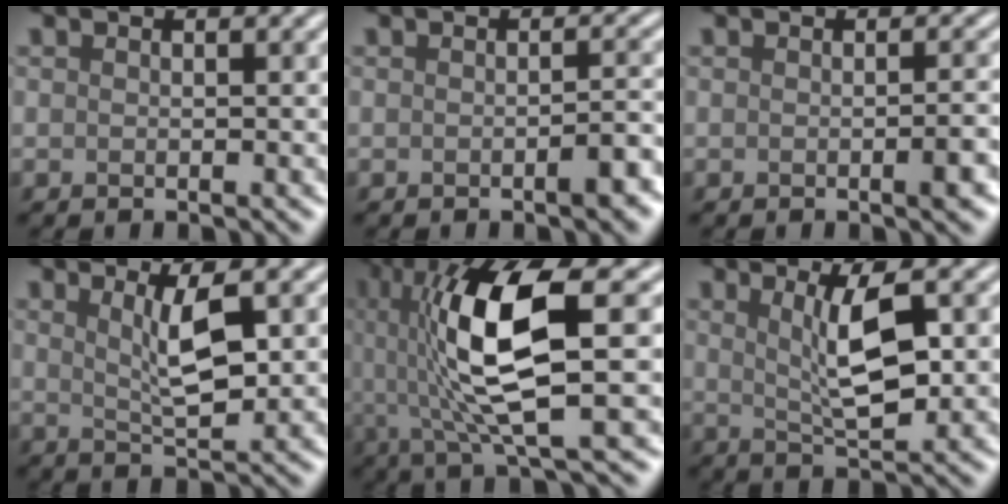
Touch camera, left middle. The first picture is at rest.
{"total": 2.0, "force": [-0.9, 0.4, 1.7], "torque": [-0.023, 0.003, -0.012]}
{"total": 1.7, "force": [-0.4, 0.3, 1.6], "torque": [-0.020, 0.001, -0.007]}
{"total": 3.9, "force": [1.3, 0.8, 3.6], "torque": [-0.066, -0.004, 0.026]}
{"total": 10.4, "force": [1.1, 2.5, 10.0], "torque": [-0.184, 0.004, 0.026]}
{"total": 4.9, "force": [1.3, 1.1, 4.6], "torque": [-0.084, -0.003, 0.027]}